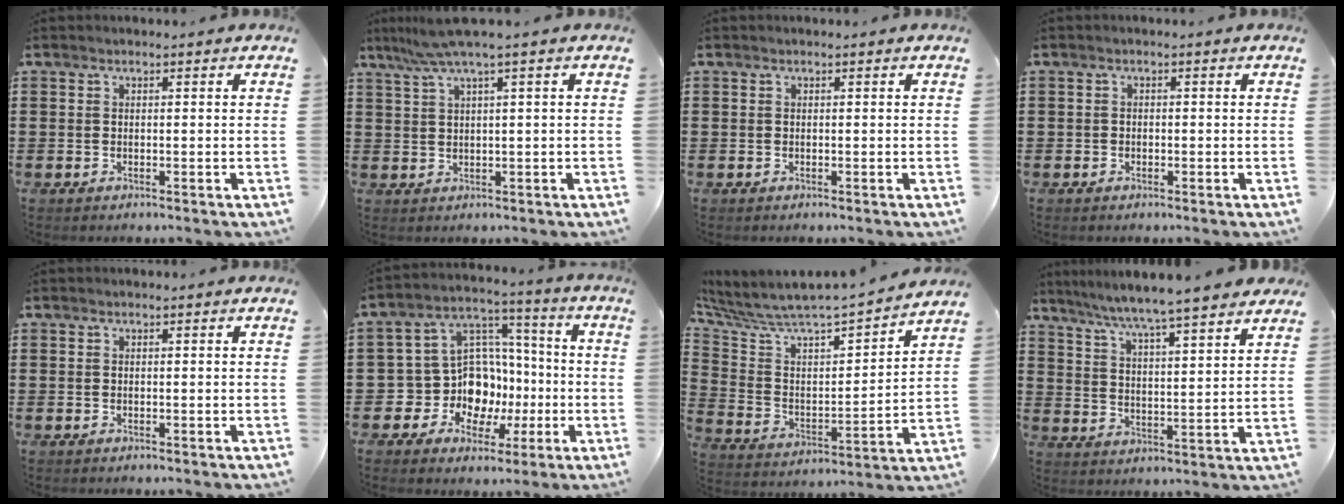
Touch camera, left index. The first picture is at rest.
{"total": 4.3, "force": [2.2, -0.6, 3.6], "torque": [-0.081, -0.007, 0.037]}
{"total": 0.0}
{"total": 0.6, "force": [-0.3, 0.5, 0.2], "torque": [-0.005, 0.001, -0.008]}
{"total": 0.0}
{"total": 11.6, "force": [-2.2, 10.6, 4.1], "torque": [-0.117, -0.003, -0.029]}
{"total": 5.4, "force": [5.1, 0.7, 1.6], "torque": [-0.063, -0.059, 0.078]}
{"total": 5.7, "force": [5.2, -1.0, 2.1], "torque": [-0.066, -0.040, 0.083]}